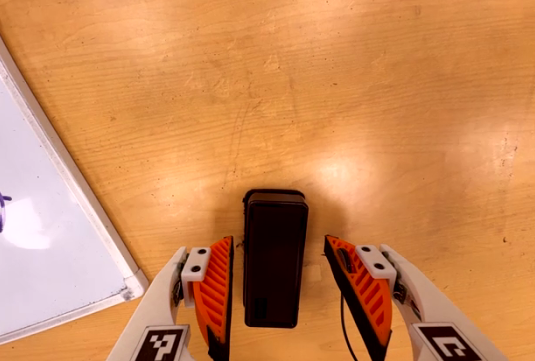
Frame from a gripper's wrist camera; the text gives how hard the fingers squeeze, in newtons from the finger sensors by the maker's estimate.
{"total": 0.0}